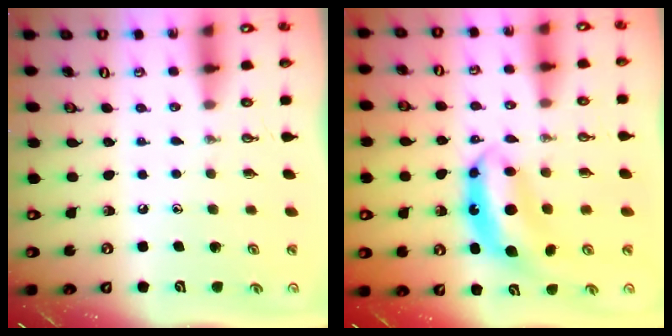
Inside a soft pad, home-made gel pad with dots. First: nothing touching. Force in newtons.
{"total": 7.6, "press": 7.6, "slide": 0.8}